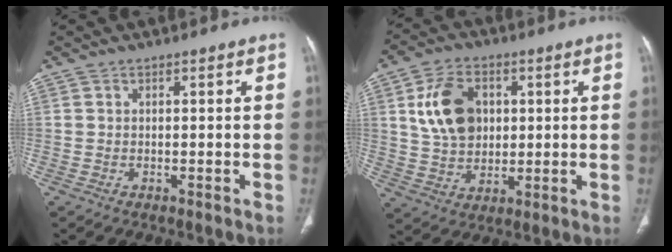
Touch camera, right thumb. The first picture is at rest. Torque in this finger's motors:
{"motor_torque": [-0.05, -0.10, 0.75, -0.15, 0.11]}